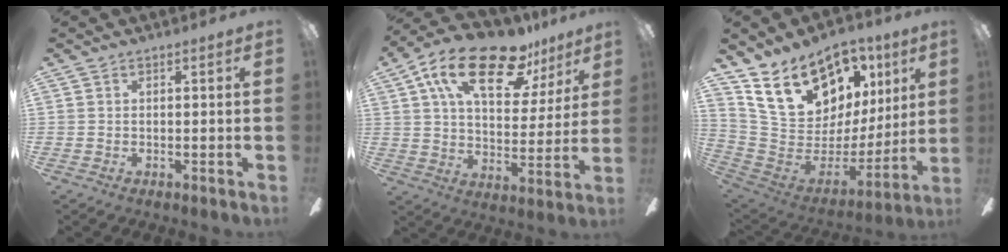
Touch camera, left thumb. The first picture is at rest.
{"total": 21.4, "force": [13.4, 9.3, 13.9], "torque": [-0.235, -0.061, 0.227]}
{"total": 20.4, "force": [14.1, 12.0, 8.6], "torque": [-0.154, -0.084, 0.272]}